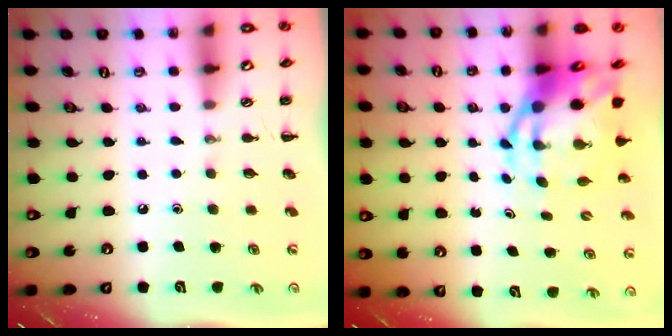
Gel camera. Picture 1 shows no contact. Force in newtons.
{"total": 8.8, "press": 8.5, "slide": 2.1}